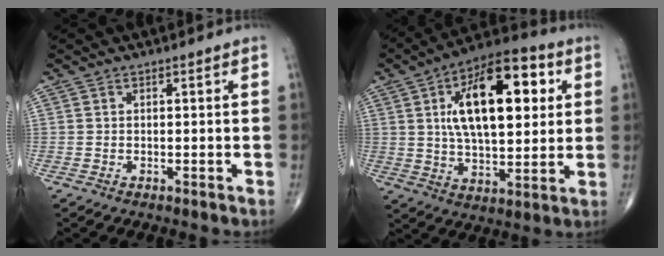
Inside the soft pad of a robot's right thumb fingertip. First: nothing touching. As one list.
[{"total": 21.3, "force": [5.4, 10.1, 18.0], "torque": [-0.258, 0.001, 0.079]}]